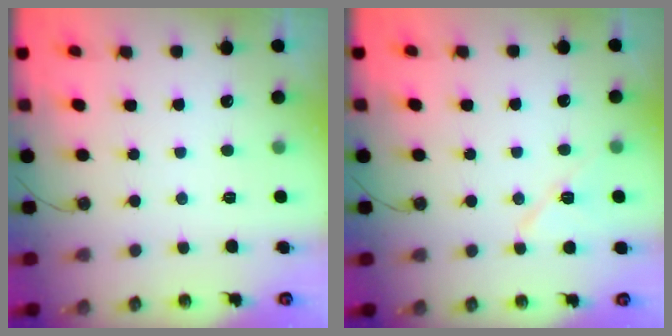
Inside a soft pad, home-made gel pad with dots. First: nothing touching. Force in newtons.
{"total": 8.6, "press": 8.4, "slide": 1.6}